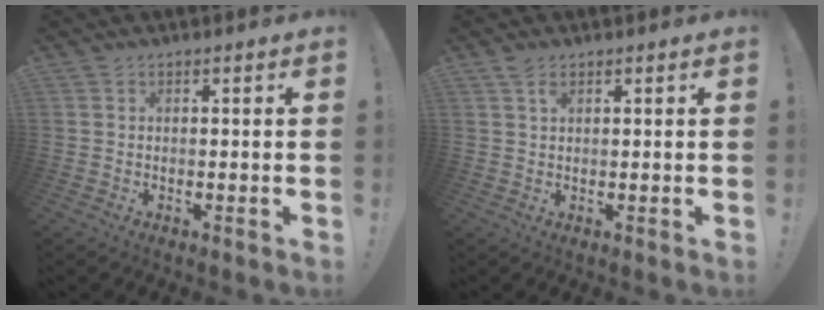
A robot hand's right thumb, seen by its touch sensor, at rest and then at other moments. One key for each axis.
{"total": 2.1, "fx": 1.4, "fy": 0.9, "fz": 1.3, "tx": -0.023, "ty": -0.003, "tz": 0.024}